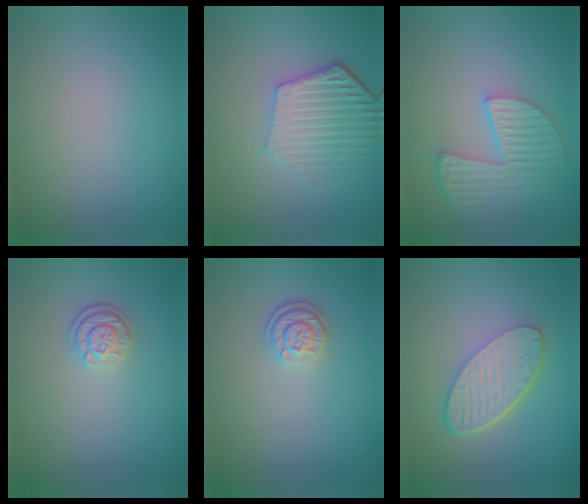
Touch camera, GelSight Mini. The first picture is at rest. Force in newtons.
{"total": 5.4, "press": 4.2, "slide": 3.3}
{"total": 5.3, "press": 4.2, "slide": 3.2}
{"total": 2.4, "press": 1.9, "slide": 1.5}
{"total": 2.5, "press": 2.0, "slide": 1.5}
{"total": 6.0, "press": 4.2, "slide": 4.2}